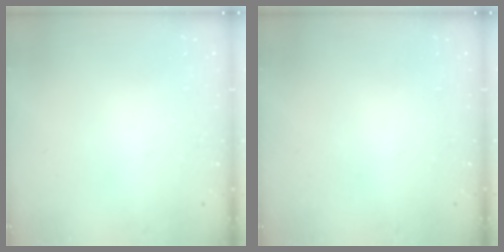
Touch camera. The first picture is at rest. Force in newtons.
{"total": 0.0}